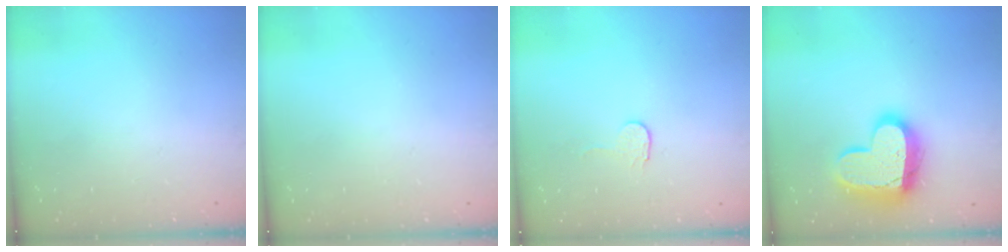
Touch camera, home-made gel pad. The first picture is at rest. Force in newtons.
{"total": 0.0}
{"total": 2.9, "press": 2.9, "slide": 0.3}
{"total": 17.3, "press": 17.2, "slide": 1.4}